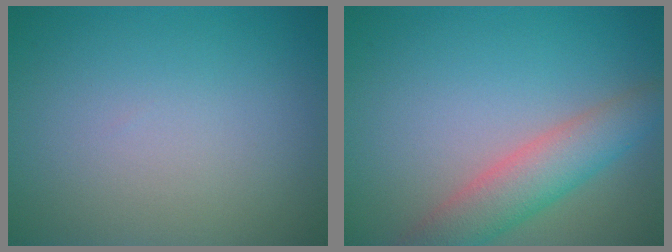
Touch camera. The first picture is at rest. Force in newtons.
{"total": 4.9, "press": 4.9, "slide": 0.3}